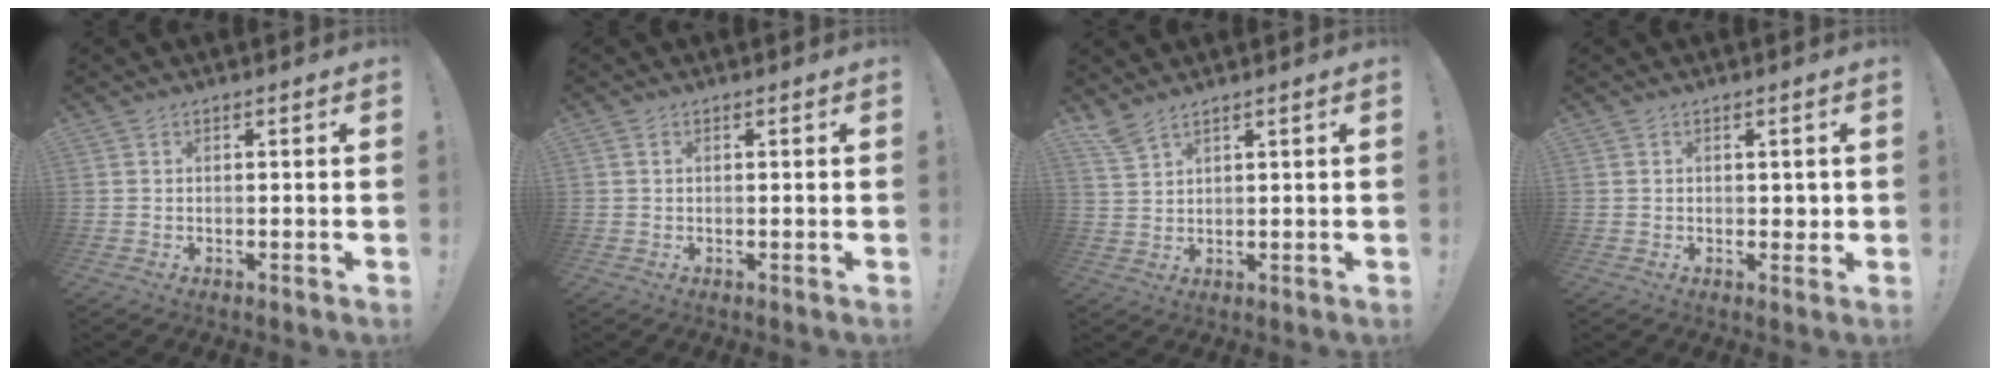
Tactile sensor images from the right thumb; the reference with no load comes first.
{"total": 0.8, "force": [0.3, 0.6, 0.4], "torque": [-0.003, 0.000, 0.005]}
{"total": 4.3, "force": [3.6, 0.8, 2.1], "torque": [-0.048, -0.018, 0.069]}
{"total": 2.0, "force": [0.4, 1.8, 0.7], "torque": [0.001, 0.001, 0.005]}